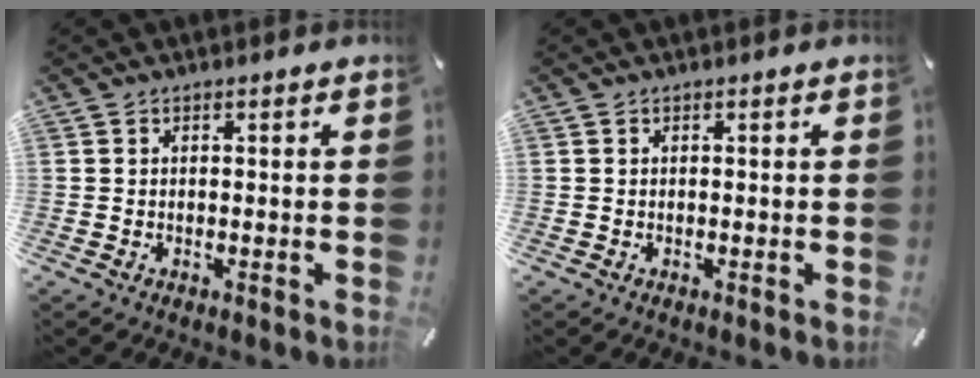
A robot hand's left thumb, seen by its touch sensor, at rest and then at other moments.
{"total": 0.0}